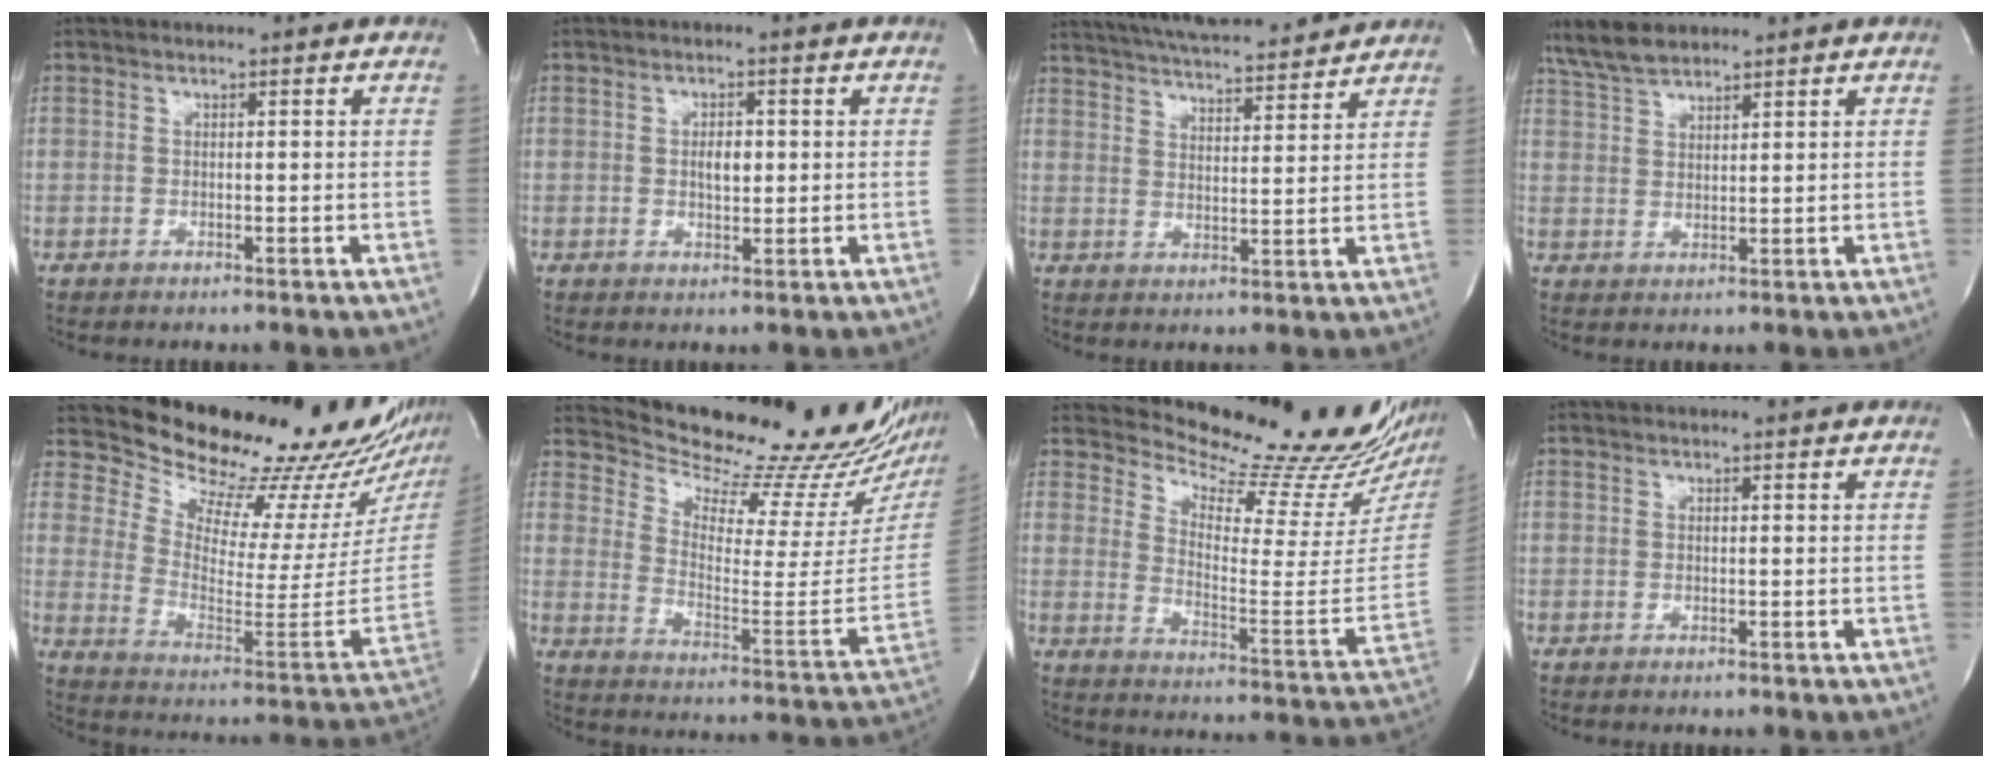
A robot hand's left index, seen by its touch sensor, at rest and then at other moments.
{"total": 2.4, "force": [-0.1, 1.2, 2.1], "torque": [-0.033, -0.002, -0.002]}
{"total": 16.2, "force": [14.7, 2.5, 6.2], "torque": [-0.112, 0.024, 0.214]}
{"total": 5.5, "force": [4.9, 1.3, 2.3], "torque": [-0.060, 0.014, 0.101]}
{"total": 24.1, "force": [21.5, 3.1, 10.6], "torque": [-0.167, -0.100, 0.289]}
{"total": 24.0, "force": [22.4, 2.2, 8.2], "torque": [-0.122, -0.109, 0.288]}
{"total": 21.1, "force": [19.6, 1.2, 7.6], "torque": [-0.117, -0.122, 0.246]}
{"total": 0.0}